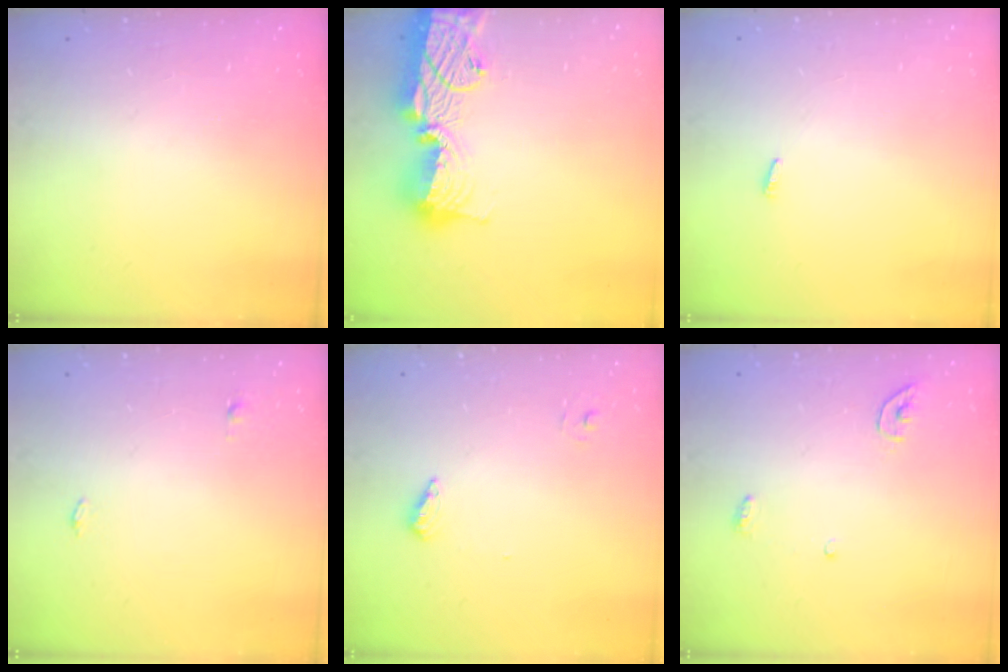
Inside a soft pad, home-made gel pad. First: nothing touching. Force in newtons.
{"total": 17.5, "press": 17.4, "slide": 1.3}
{"total": 2.1, "press": 1.9, "slide": 0.7}
{"total": 7.6, "press": 3.3, "slide": 6.8}
{"total": 5.9, "press": 5.8, "slide": 1.4}
{"total": 3.8, "press": 3.7, "slide": 0.3}